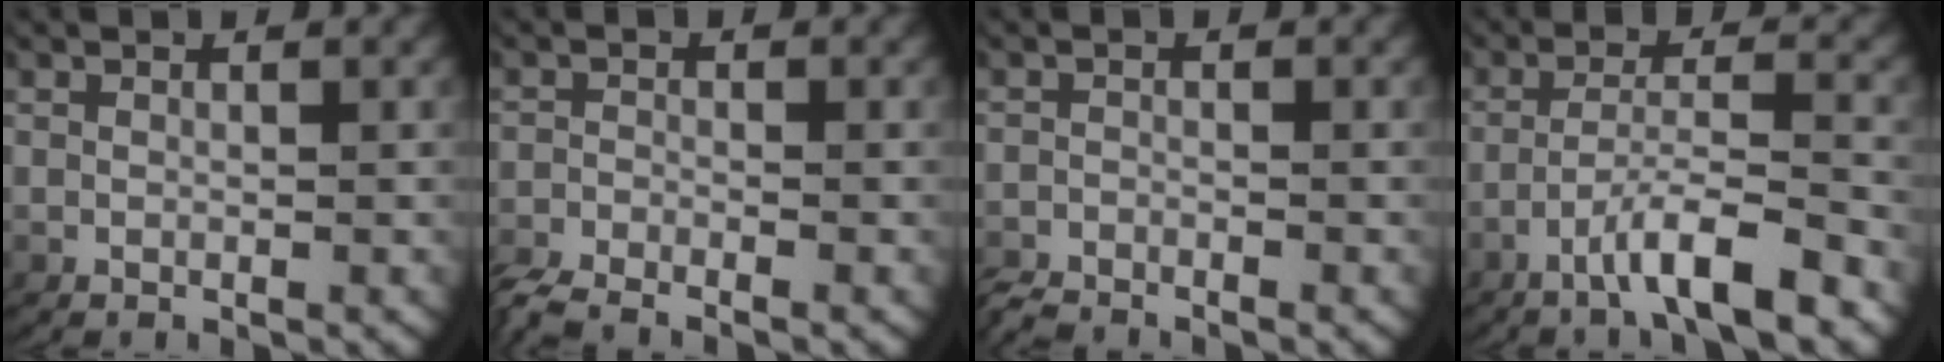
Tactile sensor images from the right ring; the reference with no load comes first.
{"total": 2.9, "force": [-2.6, 0.9, 0.7], "torque": [-0.016, -0.011, -0.045]}
{"total": 1.9, "force": [-1.9, 0.3, 0.1], "torque": [-0.008, -0.012, -0.033]}
{"total": 5.1, "force": [-3.0, 1.2, 3.9], "torque": [-0.070, -0.008, -0.047]}